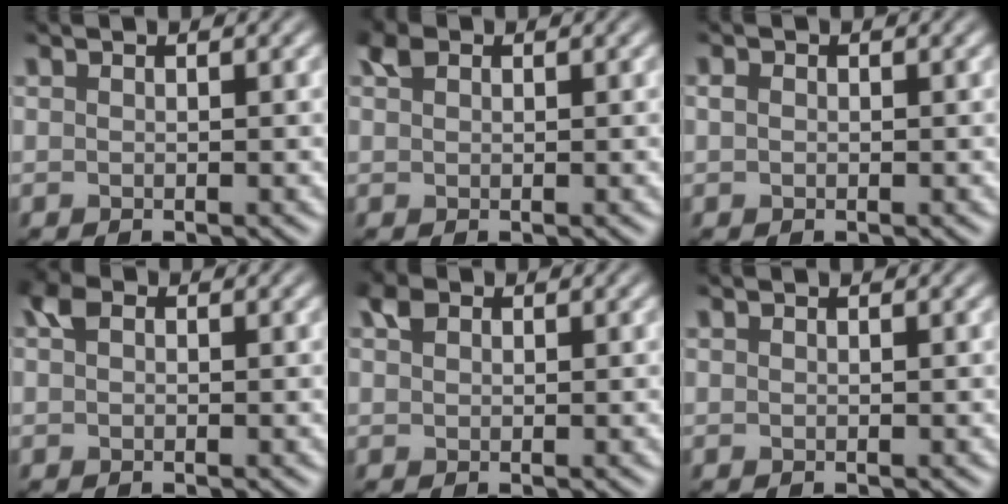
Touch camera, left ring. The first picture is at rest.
{"total": 1.3, "force": [0.4, 1.0, 0.7], "torque": [-0.016, 0.004, 0.004]}
{"total": 0.7, "force": [-0.3, 0.5, 0.2], "torque": [-0.003, -0.001, -0.010]}
{"total": 1.9, "force": [0.1, 1.4, 1.2], "torque": [-0.024, 0.005, -0.006]}
{"total": 1.4, "force": [0.3, 1.2, 0.7], "torque": [-0.016, 0.003, -0.001]}
{"total": 0.0}